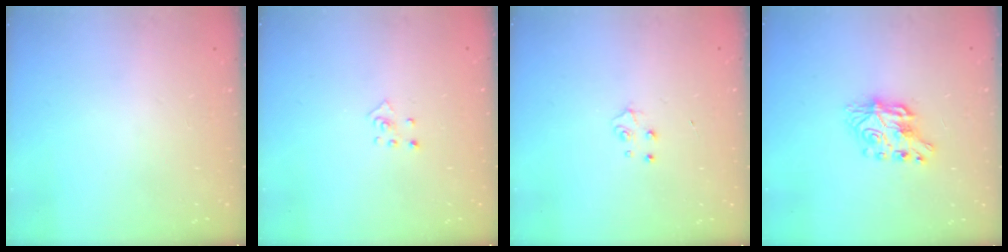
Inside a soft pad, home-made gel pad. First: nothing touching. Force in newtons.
{"total": 3.9, "press": 3.9, "slide": 0.2}
{"total": 4.0, "press": 4.0, "slide": 0.5}
{"total": 7.7, "press": 7.6, "slide": 0.7}